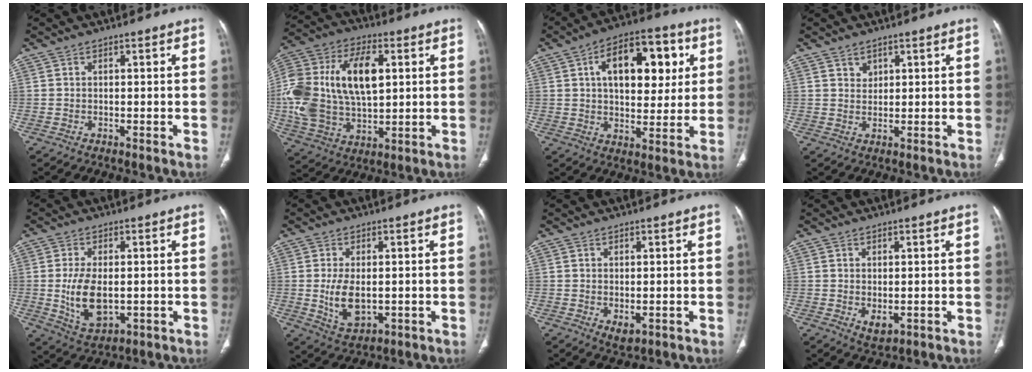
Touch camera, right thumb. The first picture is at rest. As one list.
[{"total": 23.7, "force": [3.3, 13.8, 18.9], "torque": [-0.385, 0.007, 0.058]}, {"total": 17.6, "force": [4.9, 9.8, 13.8], "torque": [-0.163, 0.008, 0.071]}, {"total": 2.2, "force": [1.4, 1.6, 0.5], "torque": [0.003, -0.010, 0.024]}, {"total": 9.6, "force": [-0.6, 5.4, 8.0], "torque": [-0.146, -0.011, 0.002]}, {"total": 7.5, "force": [-0.4, 4.3, 6.2], "torque": [-0.112, -0.013, 0.006]}, {"total": 2.6, "force": [-0.4, 1.4, 2.1], "torque": [-0.032, -0.007, 0.003]}, {"total": 3.0, "force": [-0.4, 1.7, 2.5], "torque": [-0.038, -0.008, 0.006]}]